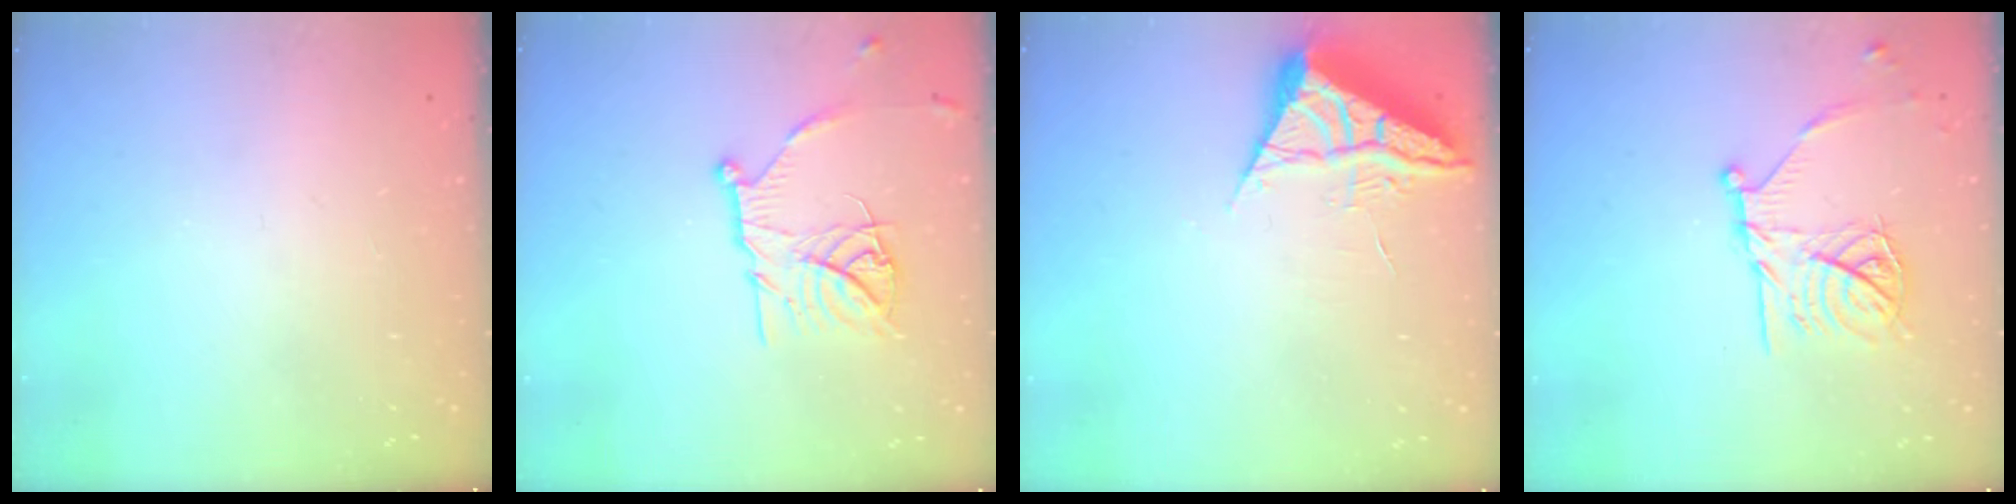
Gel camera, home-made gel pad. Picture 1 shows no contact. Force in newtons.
{"total": 14.2, "press": 14.2, "slide": 1.2}
{"total": 6.3, "press": 6.3, "slide": 0.9}
{"total": 16.4, "press": 16.4, "slide": 0.9}